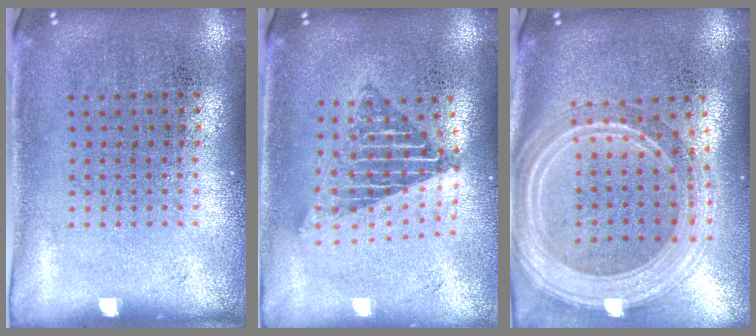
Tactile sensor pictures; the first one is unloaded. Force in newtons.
{"total": 1.7, "press": 1.3, "slide": 1.0}
{"total": 2.9, "press": 2.4, "slide": 1.6}